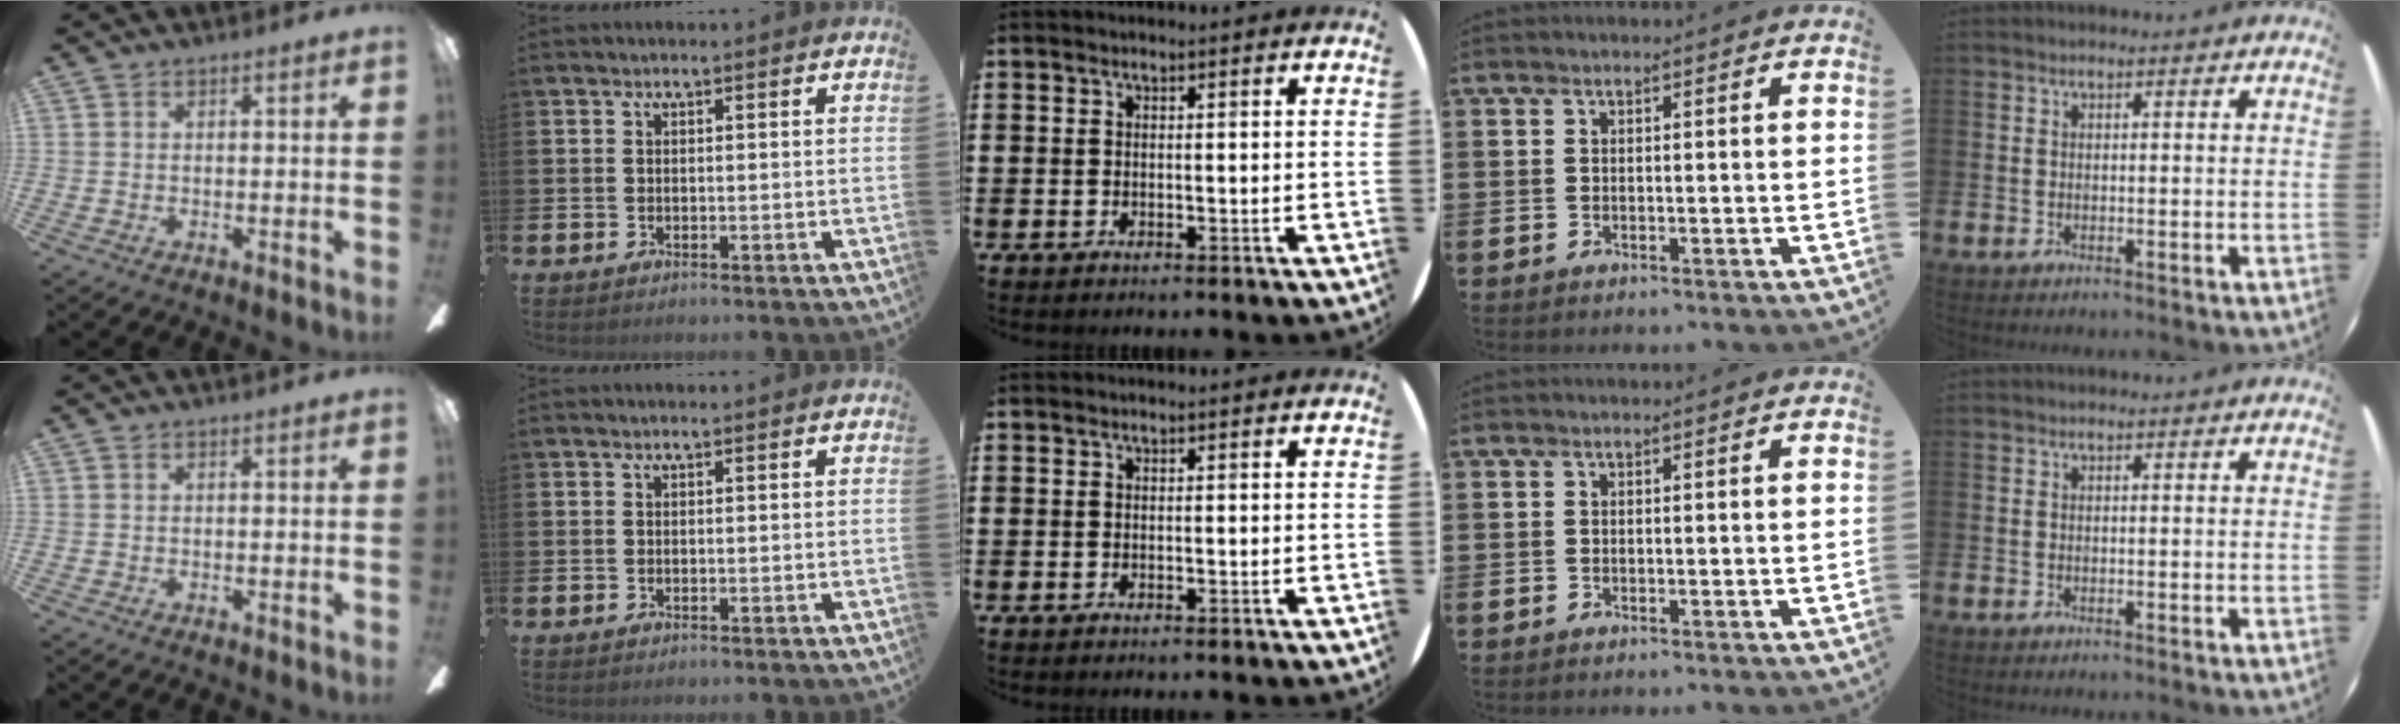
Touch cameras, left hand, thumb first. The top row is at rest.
{}